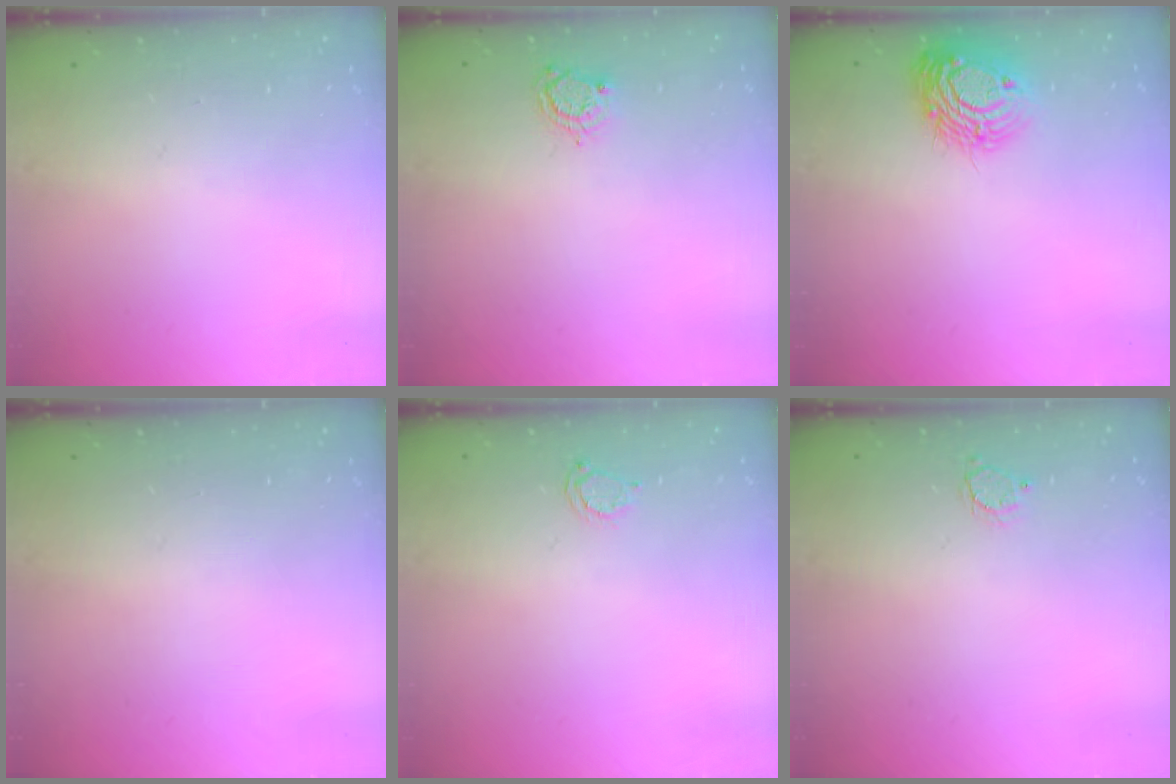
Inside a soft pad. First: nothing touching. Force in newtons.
{"total": 4.7, "press": 4.7, "slide": 0.3}
{"total": 11.7, "press": 11.7, "slide": 0.9}
{"total": 0.0}
{"total": 2.3, "press": 2.3, "slide": 0.3}
{"total": 2.6, "press": 2.6, "slide": 0.2}